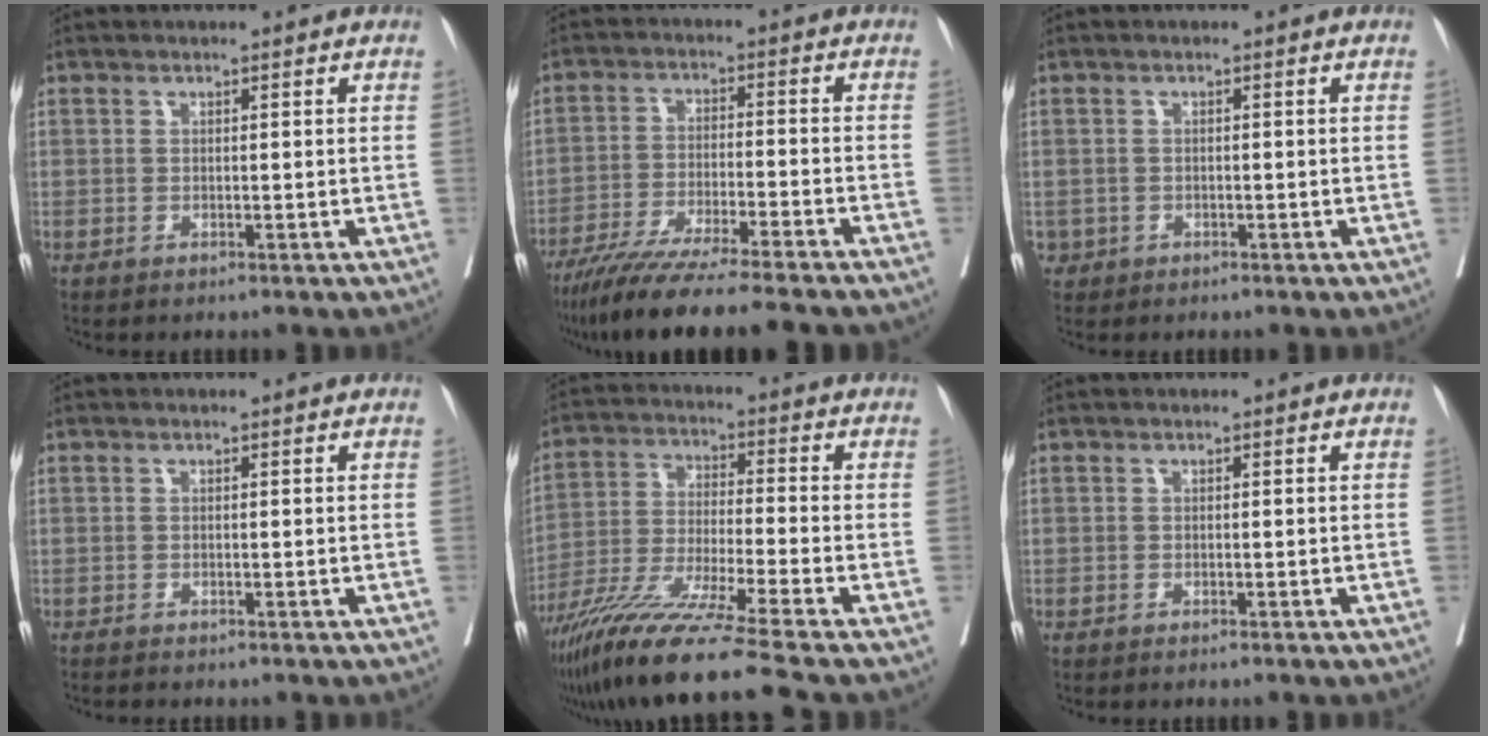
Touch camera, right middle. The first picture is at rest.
{"total": 15.8, "force": [-13.4, -0.4, 8.3], "torque": [-0.129, -0.043, -0.214]}
{"total": 1.5, "force": [-0.6, 1.3, 0.1], "torque": [-0.003, 0.005, -0.007]}
{"total": 0.6, "force": [-0.6, -0.1, 0.1], "torque": [-0.008, -0.002, -0.014]}
{"total": 15.6, "force": [-12.3, -2.4, 9.4], "torque": [-0.184, -0.046, -0.219]}
{"total": 0.8, "force": [-0.6, 0.0, 0.4], "torque": [-0.008, -0.002, -0.008]}